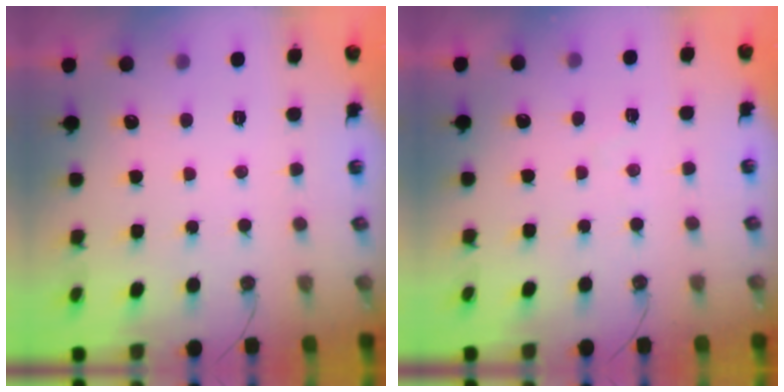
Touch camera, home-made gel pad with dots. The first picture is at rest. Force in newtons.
{"total": 5.1, "press": 5.0, "slide": 0.7}